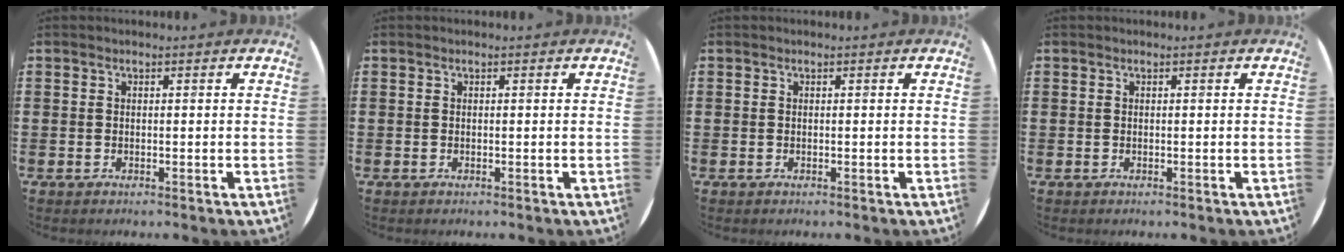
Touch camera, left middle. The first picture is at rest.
{"total": 0.0}
{"total": 0.0}
{"total": 0.0}